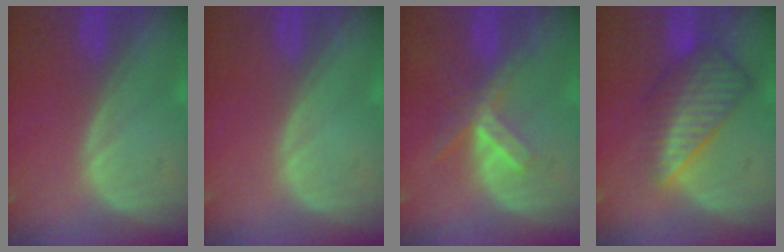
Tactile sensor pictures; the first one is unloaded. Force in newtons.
{"total": 0.0}
{"total": 5.2, "press": 5.1, "slide": 1.0}
{"total": 8.4, "press": 7.3, "slide": 4.1}